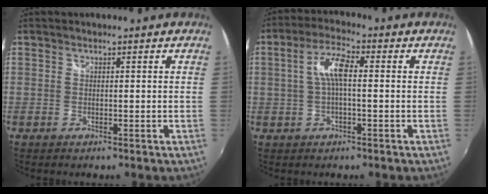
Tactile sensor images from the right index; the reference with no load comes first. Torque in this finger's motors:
{"motor_torque": [0.52, -0.12, 0.45, 0.11]}